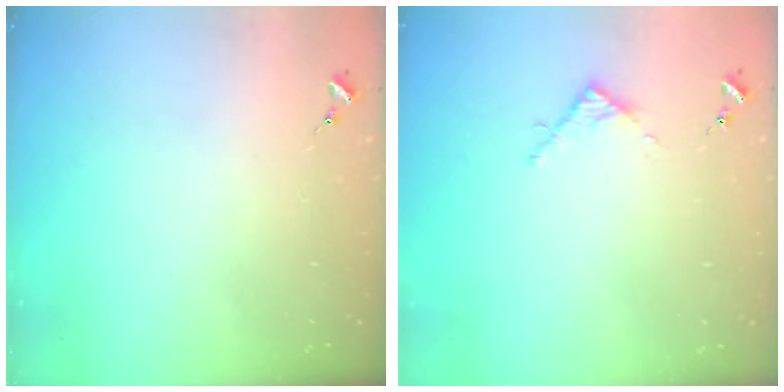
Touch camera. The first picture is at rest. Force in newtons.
{"total": 2.8, "press": 2.8, "slide": 0.4}